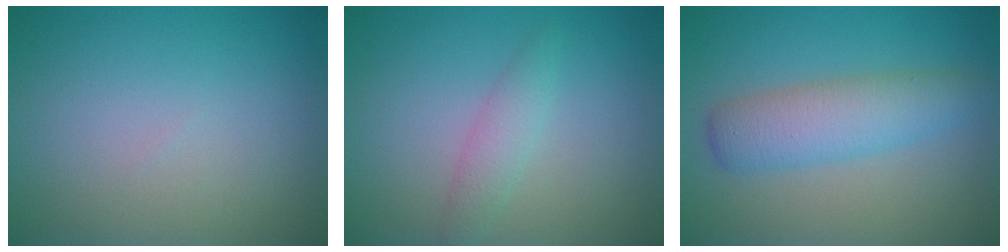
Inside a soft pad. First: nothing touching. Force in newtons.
{"total": 1.8, "press": 1.8, "slide": 0.0}
{"total": 4.2, "press": 4.2, "slide": 0.1}